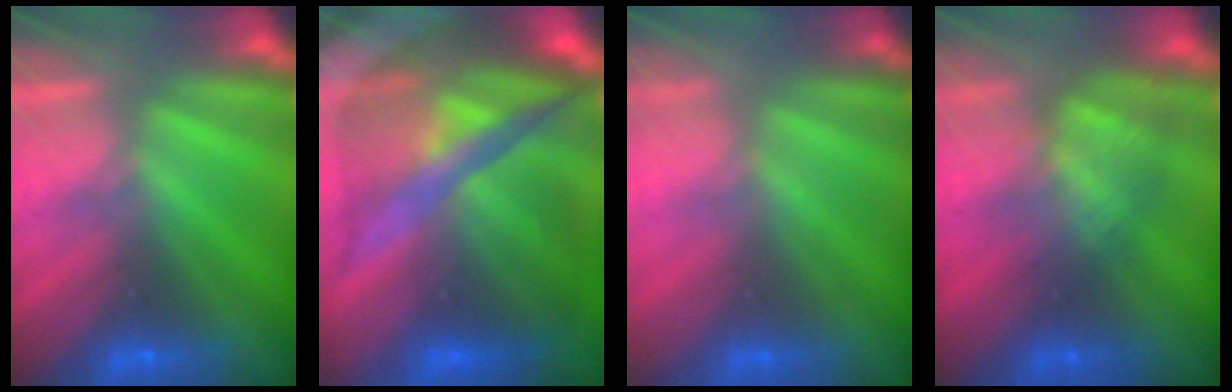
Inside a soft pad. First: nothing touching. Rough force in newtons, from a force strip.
{"total": 9.2}
{"total": 2.3}
{"total": 3.8}